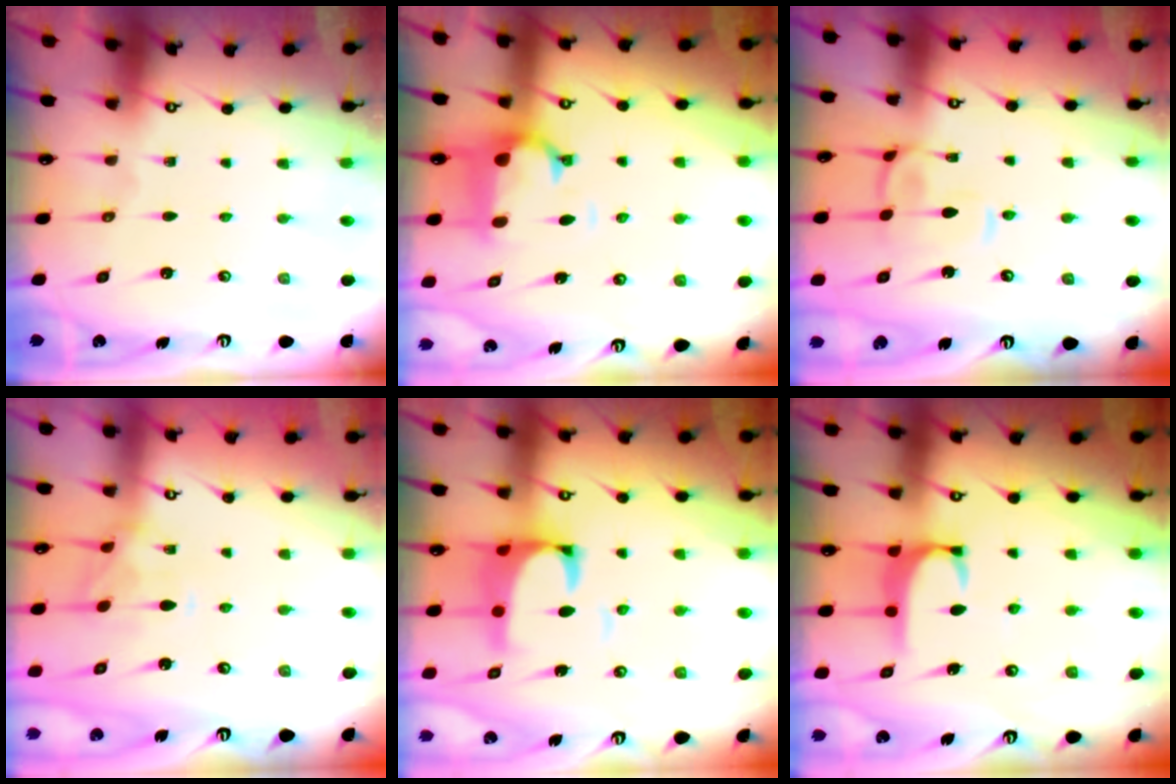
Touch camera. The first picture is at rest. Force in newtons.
{"total": 1.4, "press": 0.7, "slide": 1.2}
{"total": 1.7, "press": 1.5, "slide": 0.6}
{"total": 1.8, "press": 1.5, "slide": 1.0}
{"total": 4.4, "press": 4.2, "slide": 1.3}
{"total": 2.5, "press": 2.4, "slide": 0.6}